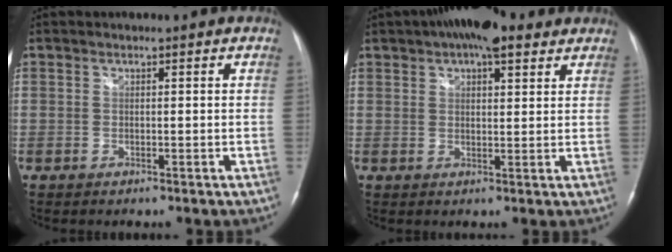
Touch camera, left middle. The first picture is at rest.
{"total": 9.8, "force": [6.7, 3.4, 6.4], "torque": [-0.099, 0.032, 0.103]}